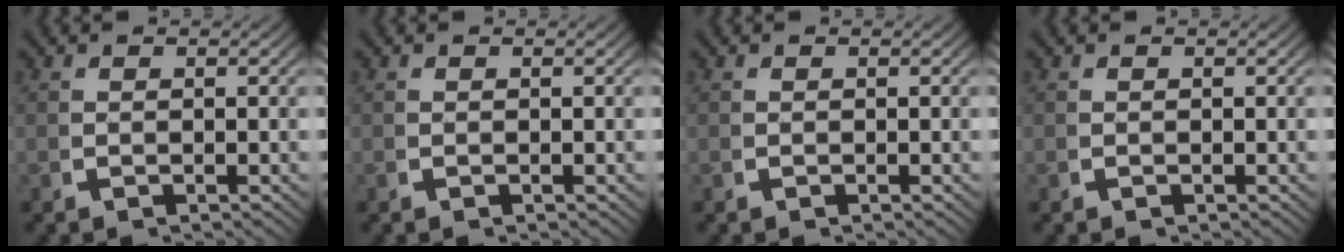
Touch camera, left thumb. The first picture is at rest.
{"total": 0.0}
{"total": 0.0}
{"total": 0.0}